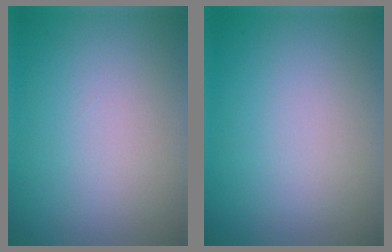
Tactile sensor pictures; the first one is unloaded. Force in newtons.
{"total": 0.0}